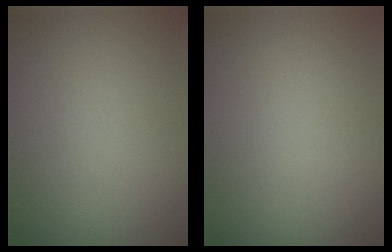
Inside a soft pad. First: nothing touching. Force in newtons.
{"total": 0.0}